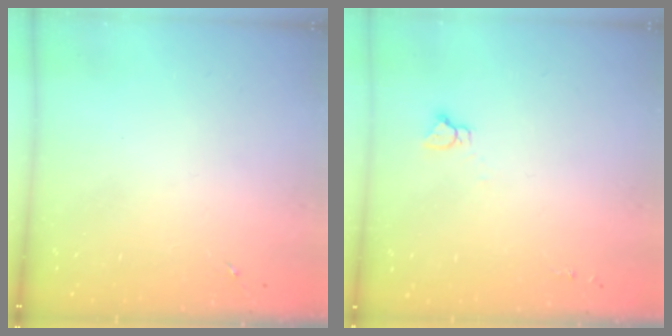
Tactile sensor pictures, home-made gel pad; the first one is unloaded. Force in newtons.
{"total": 2.9, "press": 2.9, "slide": 0.2}